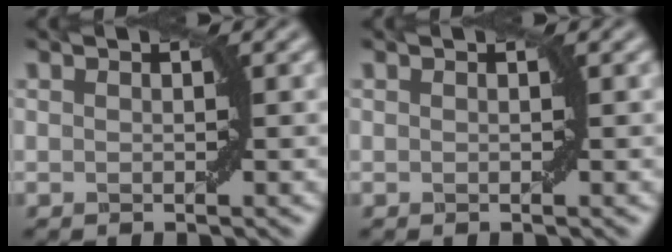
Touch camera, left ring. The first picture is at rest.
{"total": 0.0}